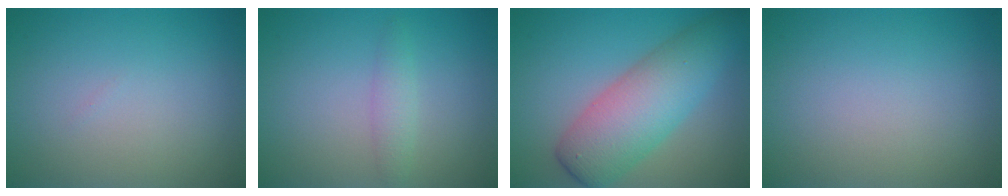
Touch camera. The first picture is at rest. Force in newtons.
{"total": 1.5, "press": 1.5, "slide": 0.0}
{"total": 7.5, "press": 7.5, "slide": 0.2}
{"total": 0.0}